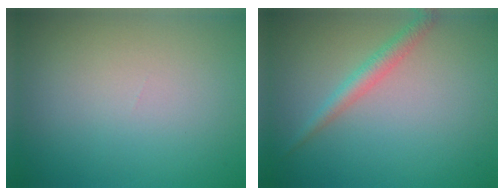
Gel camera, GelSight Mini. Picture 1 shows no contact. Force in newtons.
{"total": 2.0, "press": 2.0, "slide": 0.0}